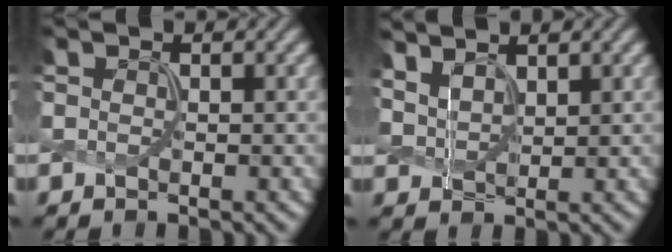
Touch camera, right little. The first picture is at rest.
{"total": 3.4, "force": [2.6, 1.6, 1.4], "torque": [-0.048, 0.002, 0.060]}